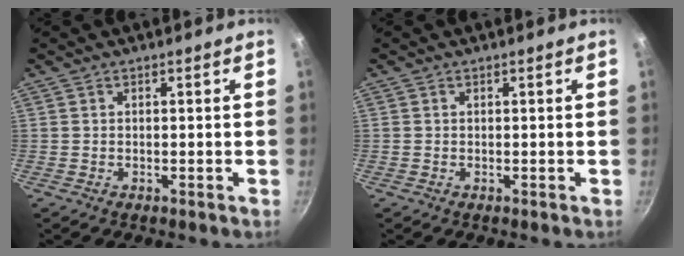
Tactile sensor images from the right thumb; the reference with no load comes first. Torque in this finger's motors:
{"motor_torque": [0.11, -0.16, -0.40, 0.20, 0.04]}